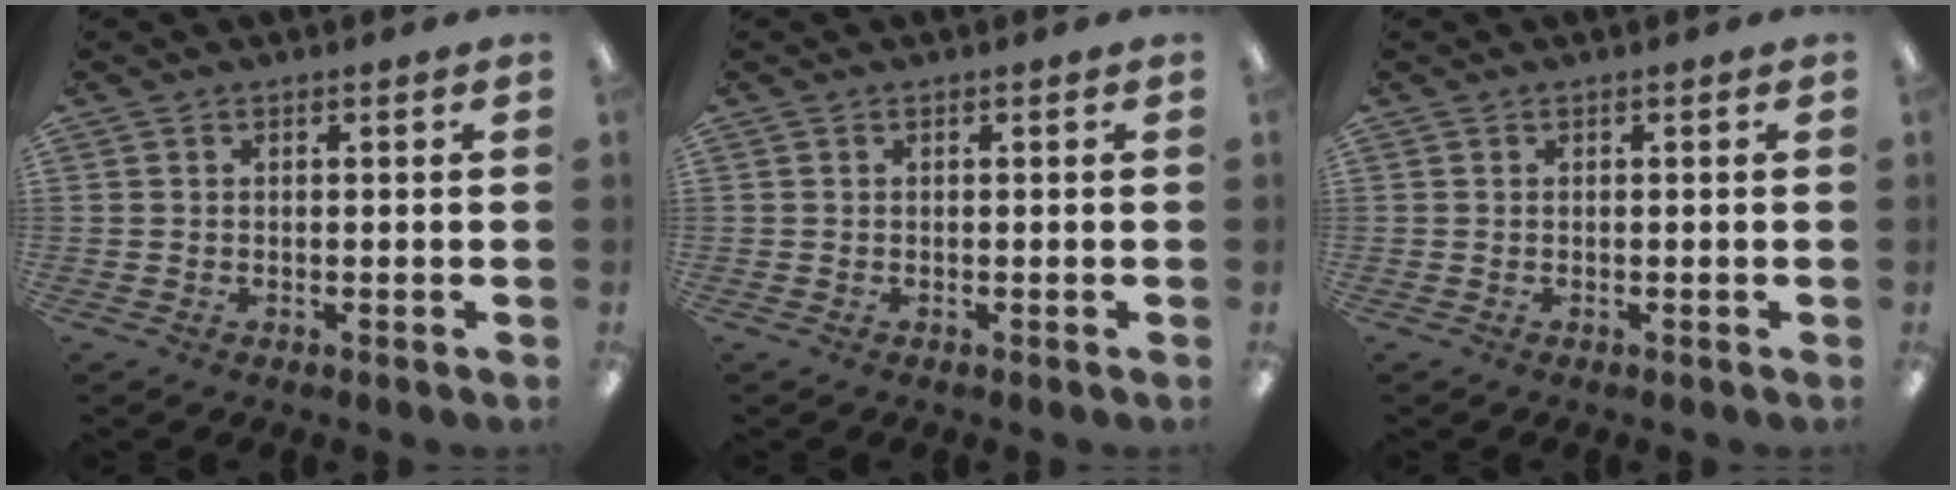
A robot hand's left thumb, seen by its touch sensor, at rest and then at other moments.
{"total": 0.0}
{"total": 0.0}